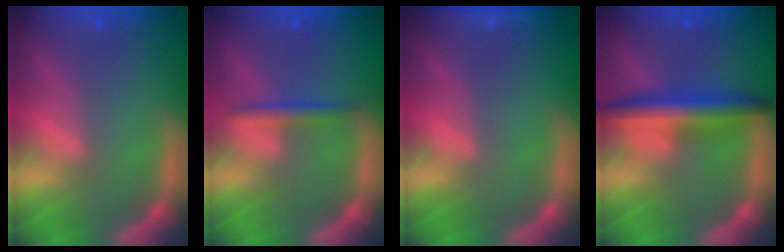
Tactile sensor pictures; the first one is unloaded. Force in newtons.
{"total": 1.9}
{"total": 1.4}
{"total": 5.0}